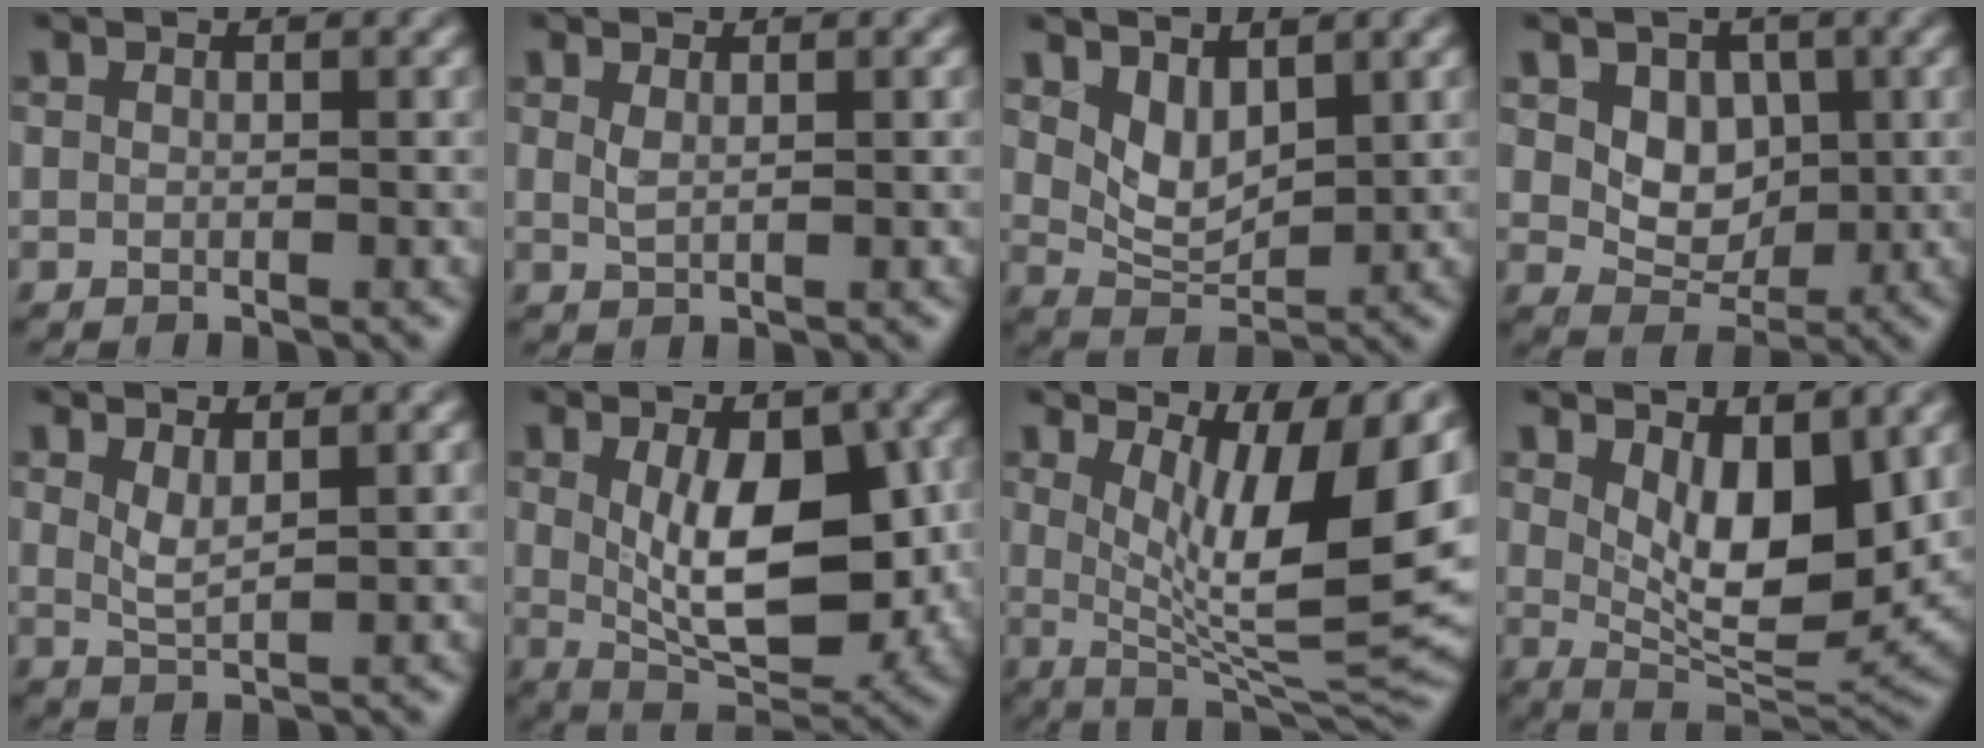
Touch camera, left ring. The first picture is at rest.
{"total": 1.0, "force": [0.5, 0.3, 0.8], "torque": [-0.020, -0.002, 0.012]}
{"total": 3.3, "force": [1.8, 1.8, 2.1], "torque": [-0.048, -0.011, 0.037]}
{"total": 4.0, "force": [0.9, 3.2, 2.3], "torque": [-0.044, -0.011, 0.011]}
{"total": 1.8, "force": [1.0, 0.5, 1.4], "torque": [-0.032, -0.006, 0.024]}
{"total": 9.3, "force": [0.6, 4.6, 8.0], "torque": [-0.134, -0.015, 0.023]}
{"total": 12.2, "force": [3.4, 3.6, 11.2], "torque": [-0.154, -0.018, 0.060]}
{"total": 7.3, "force": [2.2, 3.3, 6.1], "torque": [-0.101, -0.021, 0.043]}